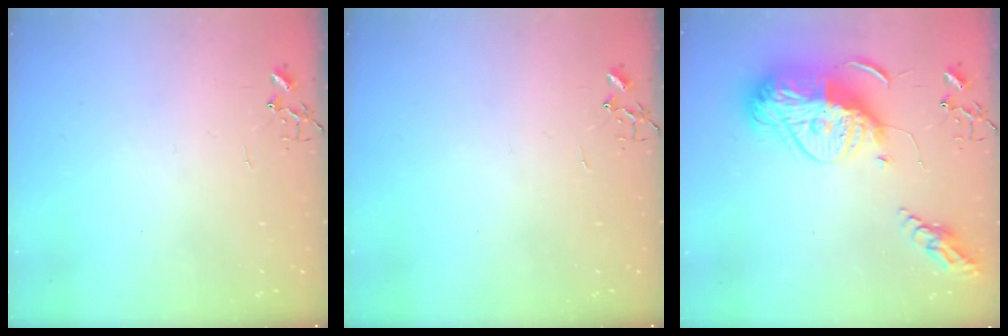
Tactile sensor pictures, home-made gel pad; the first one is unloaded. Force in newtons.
{"total": 0.0}
{"total": 20.4, "press": 20.4, "slide": 1.7}